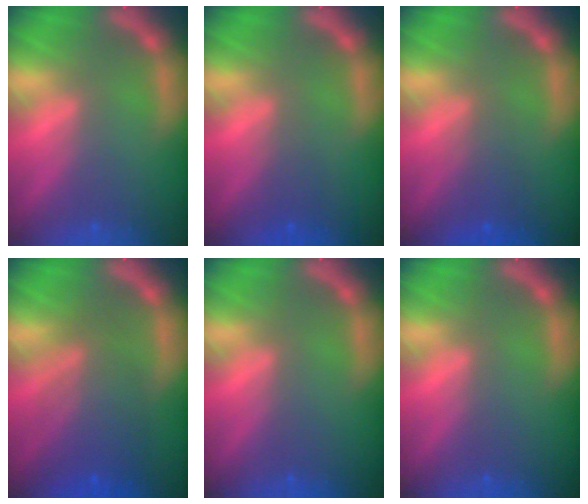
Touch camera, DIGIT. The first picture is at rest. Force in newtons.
{"total": 1.5}
{"total": 2.5}
{"total": 6.6}
{"total": 0.0}
{"total": 0.0}